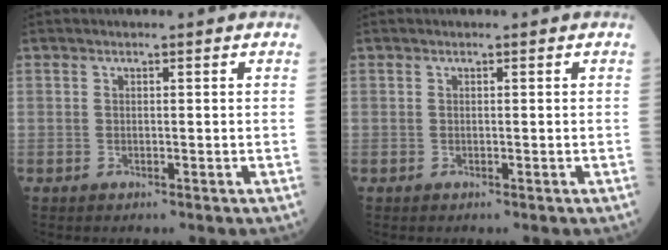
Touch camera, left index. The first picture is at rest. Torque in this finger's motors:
{"motor_torque": [0.00, 0.00, 0.00, 0.00]}